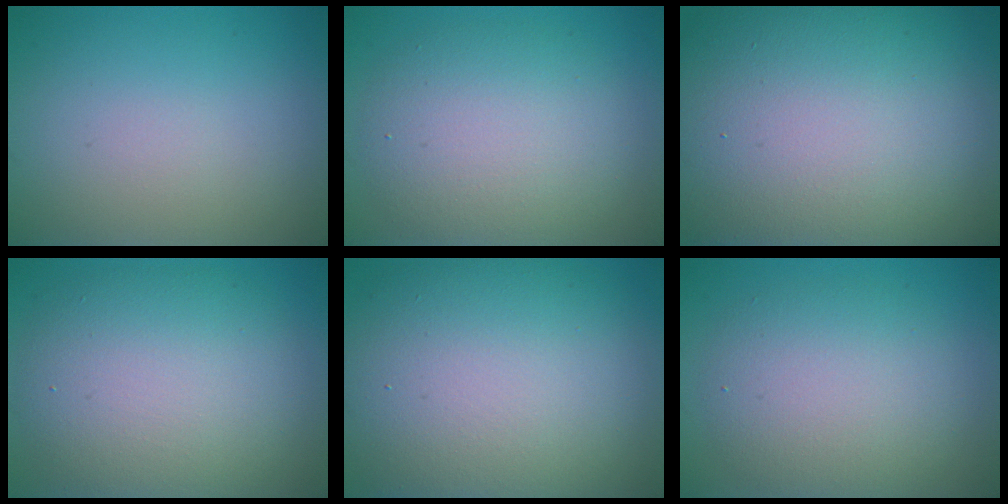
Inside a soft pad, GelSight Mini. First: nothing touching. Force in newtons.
{"total": 6.6, "press": 6.6, "slide": 0.4}
{"total": 22.3, "press": 22.2, "slide": 1.1}
{"total": 9.5, "press": 9.4, "slide": 0.5}
{"total": 13.8, "press": 13.8, "slide": 1.2}
{"total": 5.7, "press": 5.7, "slide": 0.2}